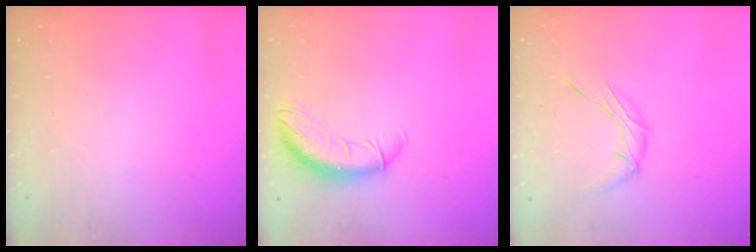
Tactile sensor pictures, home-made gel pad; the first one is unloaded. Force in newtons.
{"total": 11.2, "press": 11.1, "slide": 1.7}
{"total": 6.8, "press": 6.8, "slide": 0.7}